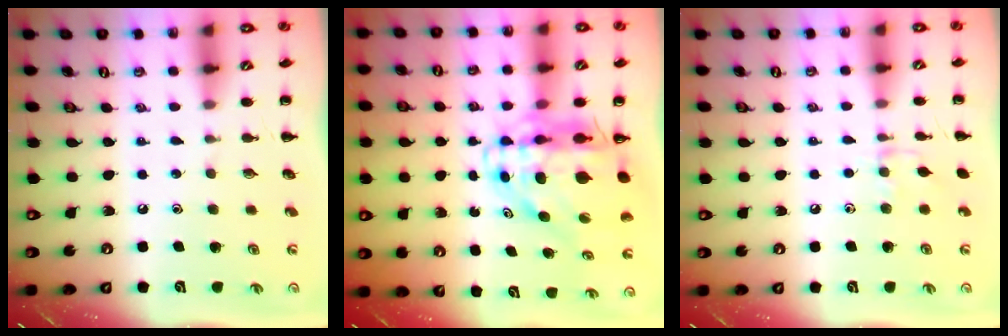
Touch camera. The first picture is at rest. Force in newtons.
{"total": 10.7, "press": 10.2, "slide": 3.4}
{"total": 6.3, "press": 6.0, "slide": 1.8}